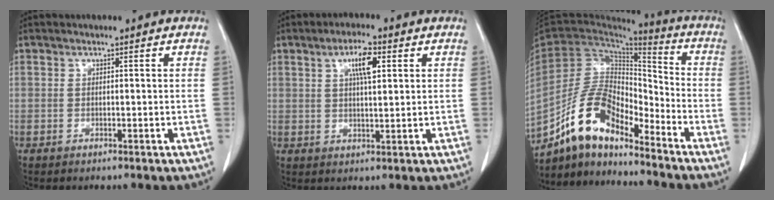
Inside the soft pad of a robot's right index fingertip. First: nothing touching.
{"total": 5.5, "force": [2.2, 1.3, 4.9], "torque": [-0.089, 0.004, 0.037]}
{"total": 12.4, "force": [-9.9, 4.2, 6.1], "torque": [-0.121, 0.031, -0.185]}